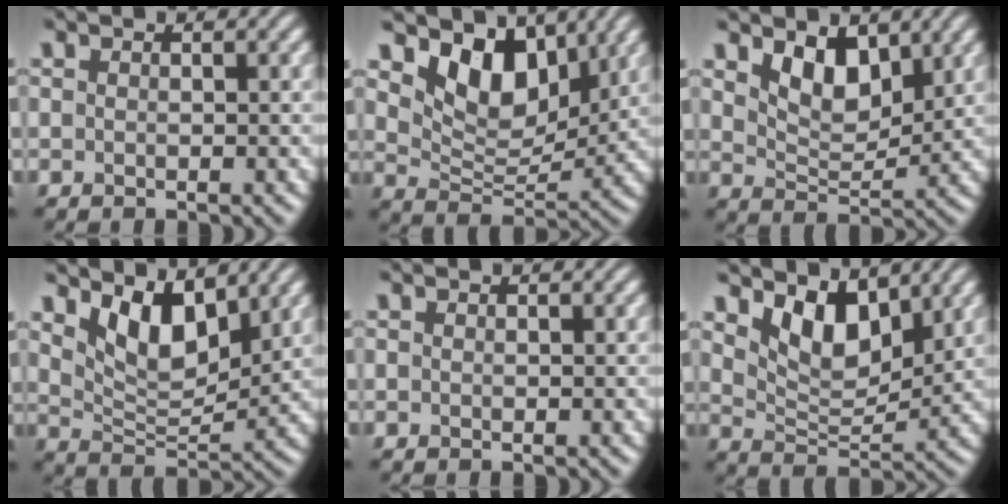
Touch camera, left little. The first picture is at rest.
{"total": 6.9, "force": [4.2, 3.8, 3.9], "torque": [-0.072, -0.010, 0.067]}
{"total": 3.9, "force": [2.4, 2.0, 2.4], "torque": [-0.054, -0.010, 0.040]}
{"total": 5.5, "force": [3.2, 2.5, 3.7], "torque": [-0.077, -0.013, 0.055]}
{"total": 0.0}
{"total": 5.0, "force": [3.2, 2.4, 3.0], "torque": [-0.065, -0.014, 0.052]}